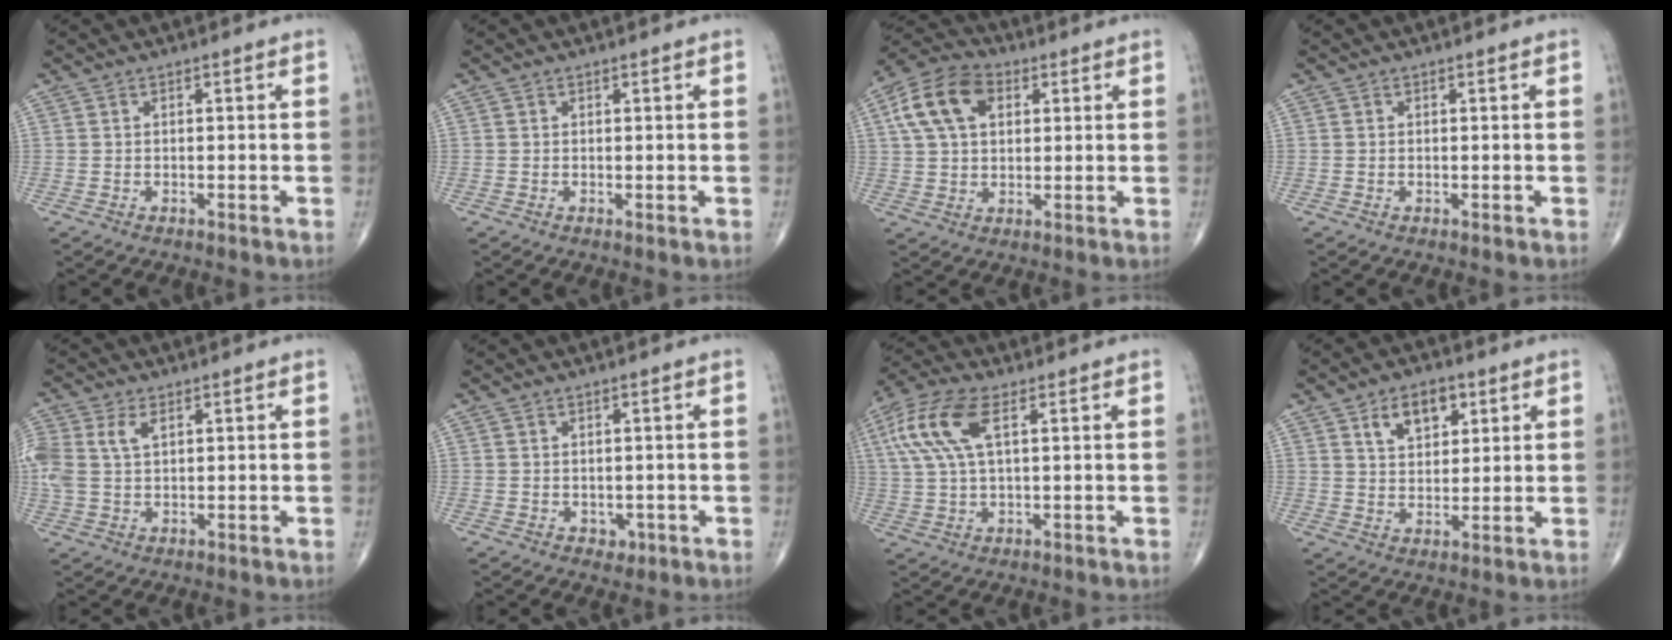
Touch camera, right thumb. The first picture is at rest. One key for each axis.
{"total": 0.0}
{"total": 12.4, "fx": 4.0, "fy": 8.1, "fz": 8.5, "tx": -0.150, "ty": 0.015, "tz": 0.065}
{"total": 0.0}
{"total": 7.8, "fx": 2.4, "fy": 4.6, "fz": 5.8, "tx": -0.153, "ty": 0.012, "tz": 0.051}
{"total": 1.7, "fx": -0.2, "fy": 1.5, "fz": 0.8, "tx": -0.005, "ty": 0.000, "tz": 0.002}
{"total": 11.4, "fx": 3.8, "fy": 4.7, "fz": 9.6, "tx": -0.229, "ty": 0.014, "tz": 0.075}
{"total": 8.1, "fx": 3.9, "fy": 4.9, "fz": 5.1, "tx": -0.057, "ty": -0.016, "tz": 0.065}